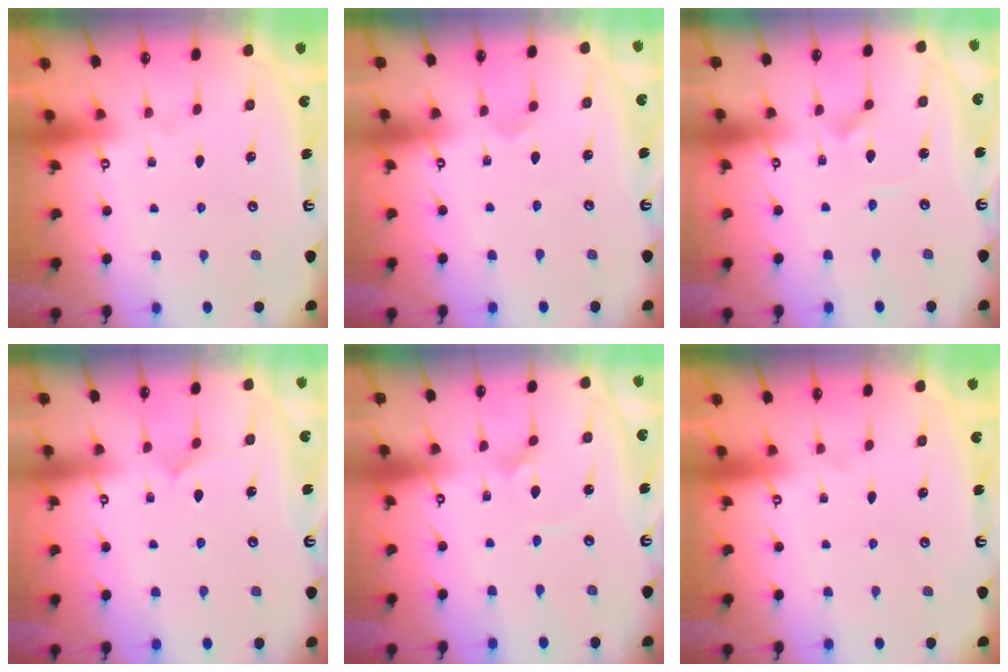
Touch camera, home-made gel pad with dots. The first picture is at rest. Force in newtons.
{"total": 2.5, "press": 2.4, "slide": 0.6}
{"total": 3.2, "press": 3.1, "slide": 0.3}
{"total": 2.8, "press": 2.8, "slide": 0.3}
{"total": 1.9, "press": 1.9, "slide": 0.1}
{"total": 0.0}